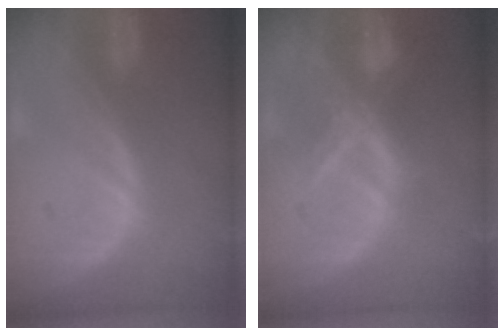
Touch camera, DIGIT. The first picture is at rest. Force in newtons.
{"total": 7.3, "press": 6.2, "slide": 4.0}